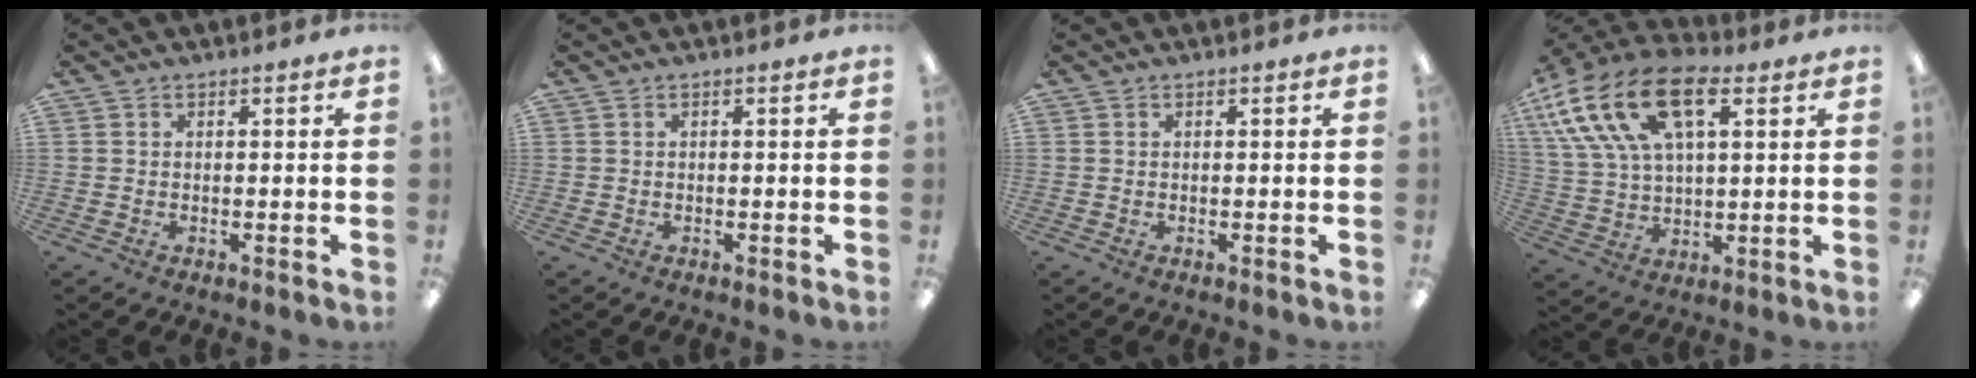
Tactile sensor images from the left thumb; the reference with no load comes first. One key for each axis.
{"total": 0.0}
{"total": 0.0}
{"total": 20.6, "fx": 9.5, "fy": 11.3, "fz": 14.4, "tx": -0.291, "ty": -0.027, "tz": 0.169}